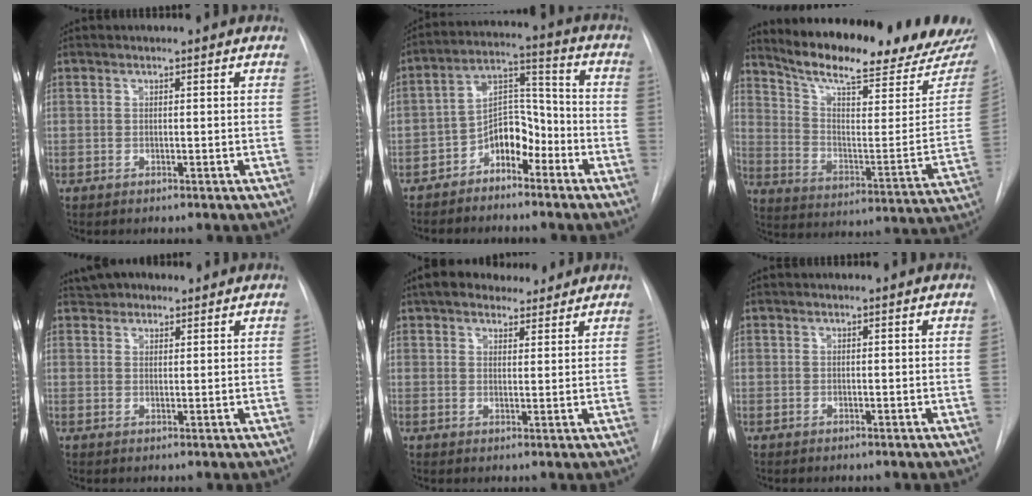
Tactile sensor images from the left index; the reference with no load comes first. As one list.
[{"total": 8.1, "force": [-4.9, 4.4, 4.8], "torque": [-0.083, 0.032, -0.088]}, {"total": 23.8, "force": [21.3, 2.5, 10.1], "torque": [-0.160, -0.078, 0.292]}, {"total": 3.7, "force": [3.0, 2.0, 0.9], "torque": [-0.016, 0.024, 0.049]}, {"total": 8.8, "force": [7.4, 3.6, 3.2], "torque": [-0.038, 0.028, 0.111]}, {"total": 0.0}]